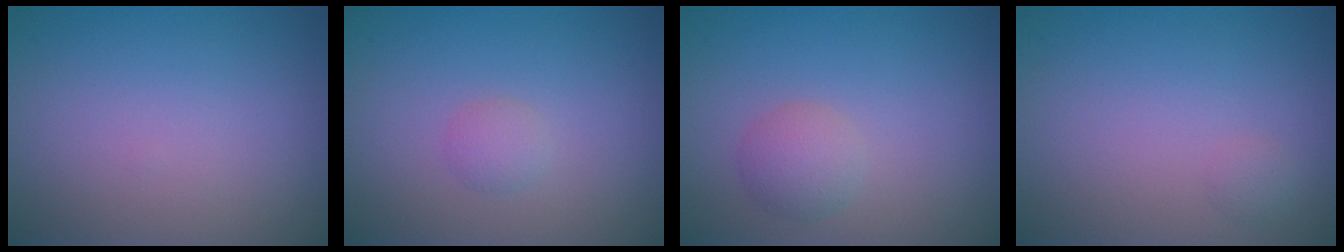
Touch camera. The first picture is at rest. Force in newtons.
{"total": 1.1, "press": 1.1, "slide": 0.1}
{"total": 2.1, "press": 2.1, "slide": 0.1}
{"total": 0.7, "press": 0.7, "slide": 0.0}